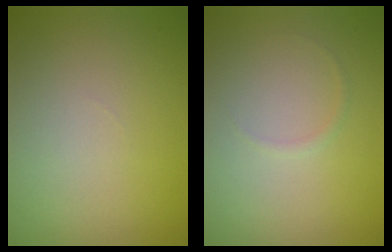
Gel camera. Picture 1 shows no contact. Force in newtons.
{"total": 1.2, "press": 1.2, "slide": 0.2}